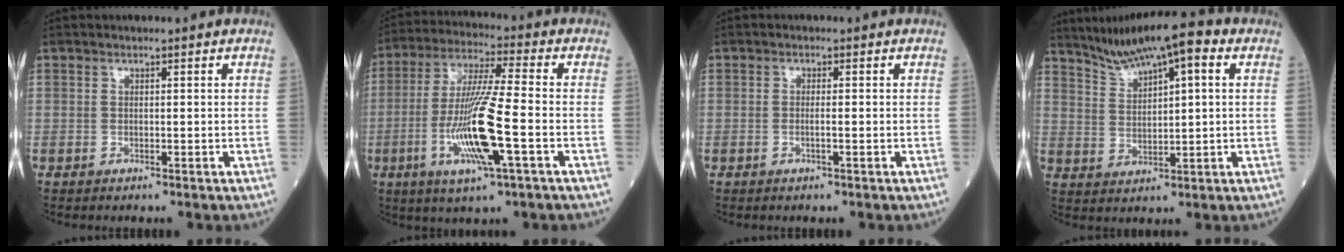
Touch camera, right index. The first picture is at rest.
{"total": 14.3, "force": [-3.9, 0.7, 13.7], "torque": [-0.279, -0.017, -0.076]}
{"total": 1.2, "force": [-0.2, 0.1, 1.2], "torque": [-0.027, -0.002, -0.003]}
{"total": 10.3, "force": [6.5, 2.5, 7.7], "torque": [-0.135, 0.025, 0.115]}